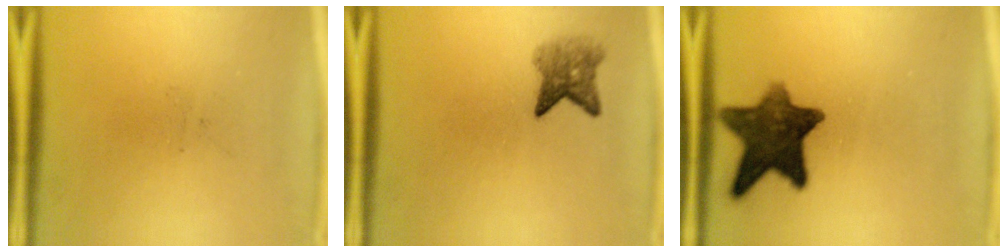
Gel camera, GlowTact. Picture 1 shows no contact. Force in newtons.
{"total": 3.8}
{"total": 11.5}